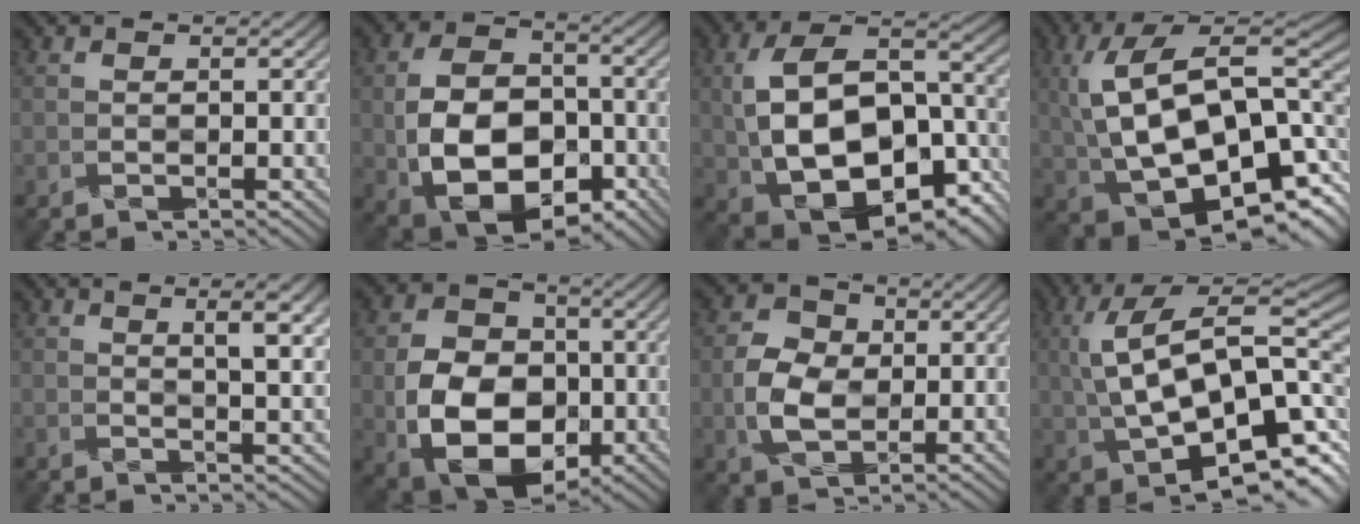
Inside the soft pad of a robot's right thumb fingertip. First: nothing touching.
{"total": 12.7, "force": [-3.4, 8.5, 8.8], "torque": [-0.176, -0.015, -0.067]}
{"total": 15.9, "force": [-2.9, 9.7, 12.3], "torque": [-0.235, -0.007, -0.034]}
{"total": 17.7, "force": [1.4, 9.7, 14.8], "torque": [-0.261, -0.003, 0.048]}
{"total": 5.0, "force": [2.7, 0.6, 4.2], "torque": [-0.058, 0.012, 0.043]}
{"total": 13.0, "force": [-2.6, 9.5, 8.4], "torque": [-0.174, -0.020, -0.051]}
{"total": 5.7, "force": [0.3, 4.3, 3.7], "torque": [-0.086, 0.010, -0.002]}
{"total": 17.1, "force": [0.0, 8.0, 15.1], "torque": [-0.247, 0.003, 0.004]}